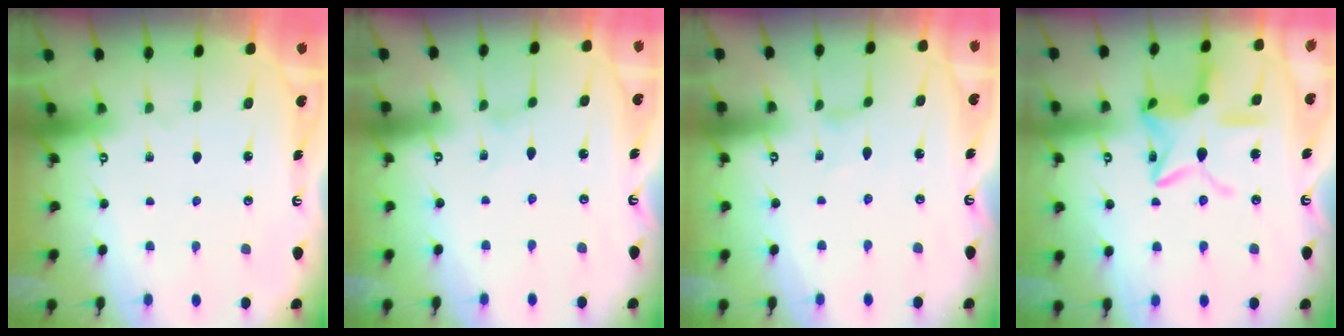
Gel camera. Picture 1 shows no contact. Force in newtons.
{"total": 0.0}
{"total": 0.0}
{"total": 15.2, "press": 15.2, "slide": 1.2}